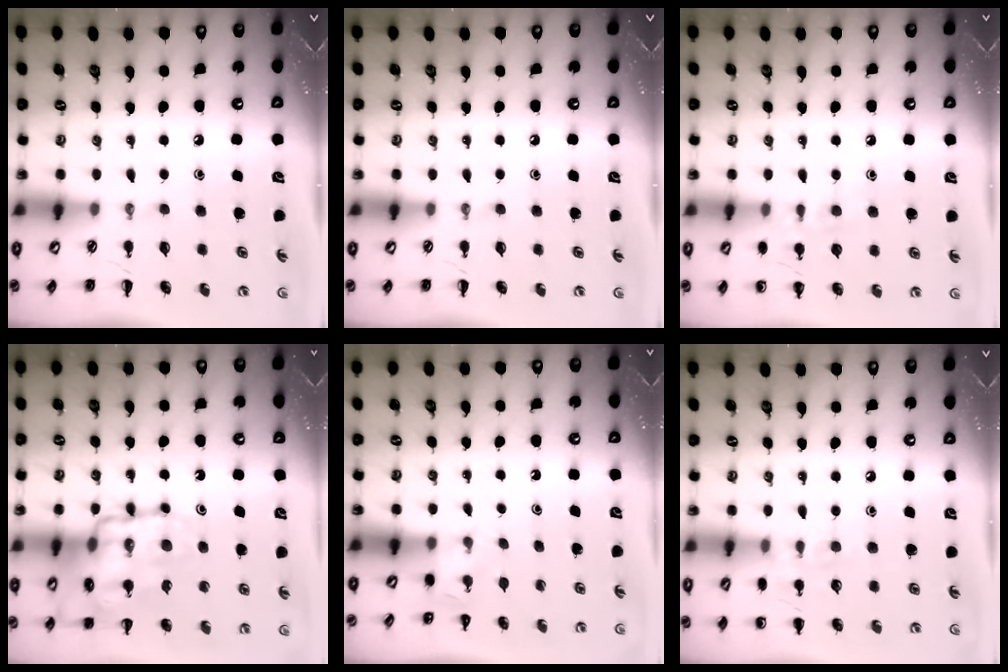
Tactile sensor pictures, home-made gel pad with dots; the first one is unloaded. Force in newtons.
{"total": 0.0}
{"total": 7.5, "press": 7.4, "slide": 1.6}
{"total": 20.7, "press": 20.6, "slide": 2.7}
{"total": 3.0, "press": 2.8, "slide": 1.1}
{"total": 7.4, "press": 7.1, "slide": 1.9}